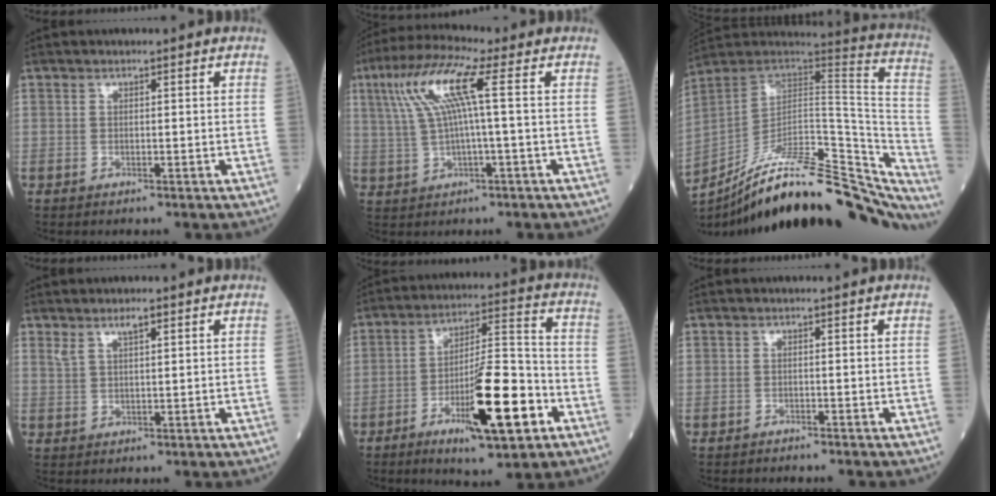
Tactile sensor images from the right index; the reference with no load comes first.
{"total": 9.6, "force": [2.4, 0.2, 9.3], "torque": [-0.196, 0.027, 0.049]}
{"total": 33.3, "force": [-27.2, 7.7, 17.7], "torque": [-0.207, -0.002, -0.382]}
{"total": 2.6, "force": [1.8, 0.5, 1.8], "torque": [-0.038, 0.006, 0.037]}
{"total": 15.2, "force": [-6.4, 2.5, 13.6], "torque": [-0.228, -0.006, -0.100]}
{"total": 1.6, "force": [-1.5, 0.1, 0.5], "torque": [-0.009, 0.000, -0.019]}